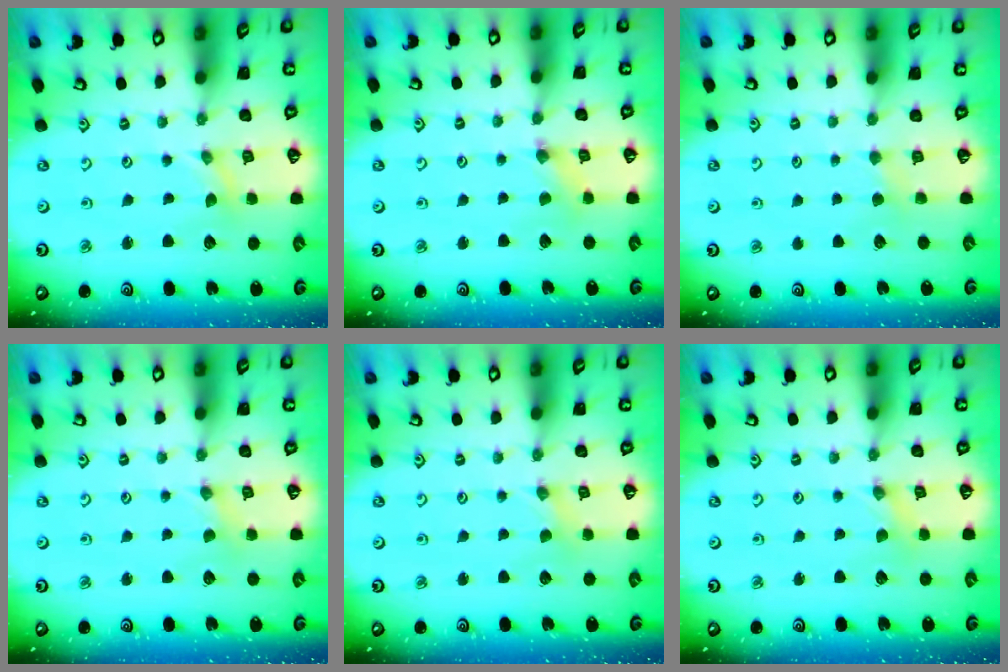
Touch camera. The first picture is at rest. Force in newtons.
{"total": 0.8, "press": 0.7, "slide": 0.3}
{"total": 2.2, "press": 2.2, "slide": 0.4}
{"total": 1.5, "press": 1.5, "slide": 0.2}
{"total": 0.7, "press": 0.7, "slide": 0.1}
{"total": 0.0}